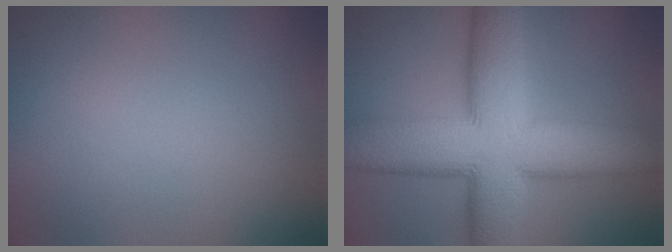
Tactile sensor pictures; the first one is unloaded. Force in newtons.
{"total": 13.4, "press": 13.4, "slide": 0.8}